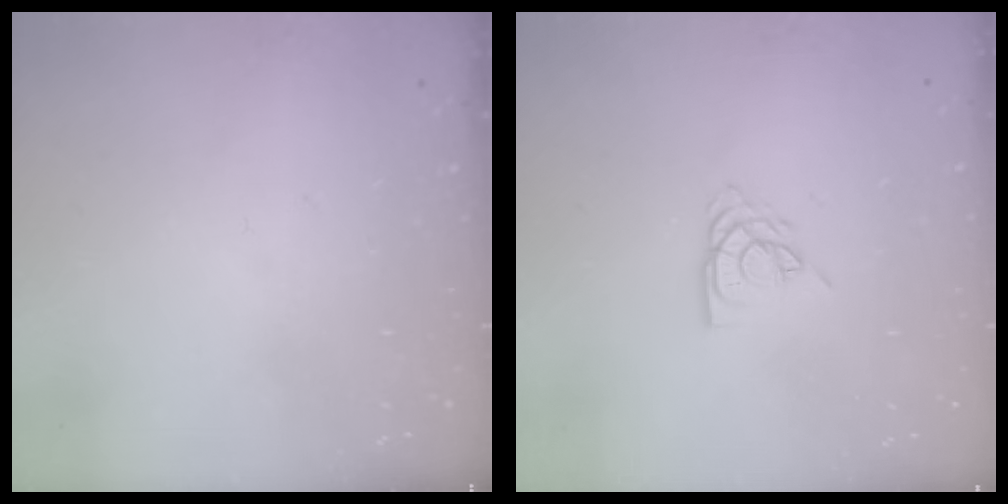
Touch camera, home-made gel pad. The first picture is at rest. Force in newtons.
{"total": 7.9, "press": 7.8, "slide": 0.9}